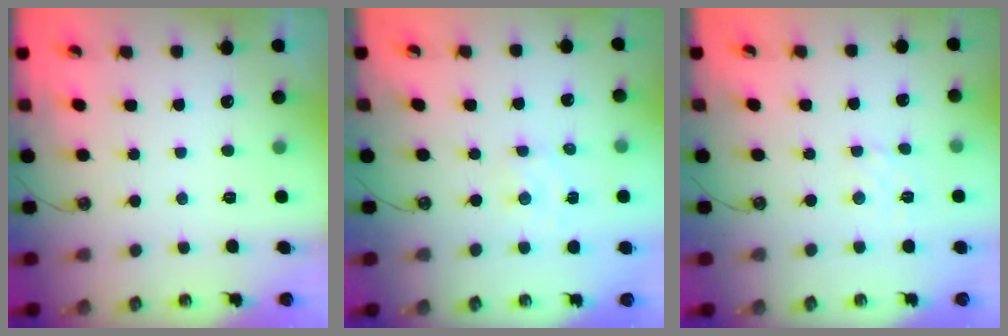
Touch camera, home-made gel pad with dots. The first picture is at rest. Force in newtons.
{"total": 1.6, "press": 1.5, "slide": 0.3}
{"total": 2.1, "press": 2.1, "slide": 0.5}